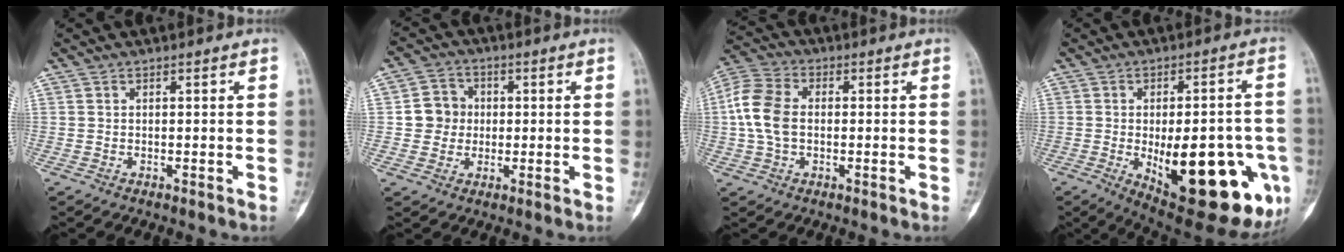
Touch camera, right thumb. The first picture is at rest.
{"total": 6.1, "force": [0.1, 5.8, 2.0], "torque": [-0.002, 0.008, -0.004]}
{"total": 9.7, "force": [-0.1, 6.6, 7.1], "torque": [-0.149, 0.023, -0.010]}
{"total": 26.9, "force": [-7.4, 10.5, 23.6], "torque": [-0.258, -0.002, -0.073]}